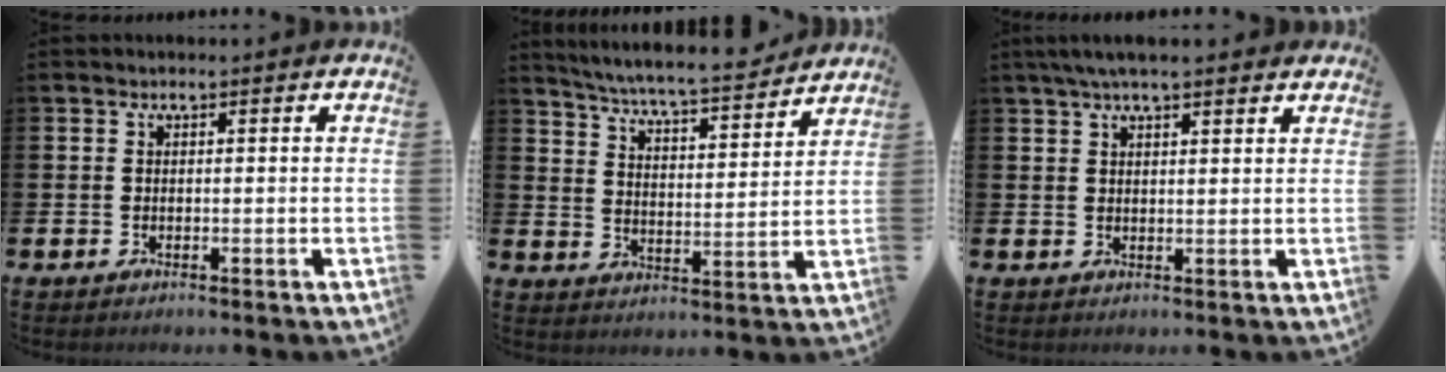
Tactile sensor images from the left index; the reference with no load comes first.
{"total": 6.7, "force": [6.4, 0.1, 2.0], "torque": [-0.054, -0.051, 0.106]}
{"total": 4.2, "force": [3.6, 0.6, 2.2], "torque": [-0.046, -0.002, 0.064]}